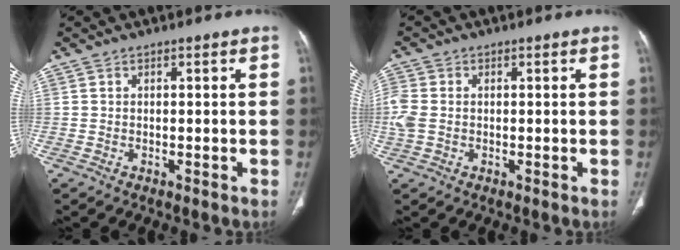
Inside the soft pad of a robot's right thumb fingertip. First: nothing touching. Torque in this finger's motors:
{"motor_torque": [0.15, -0.08, 0.18, 0.45, 0.04]}